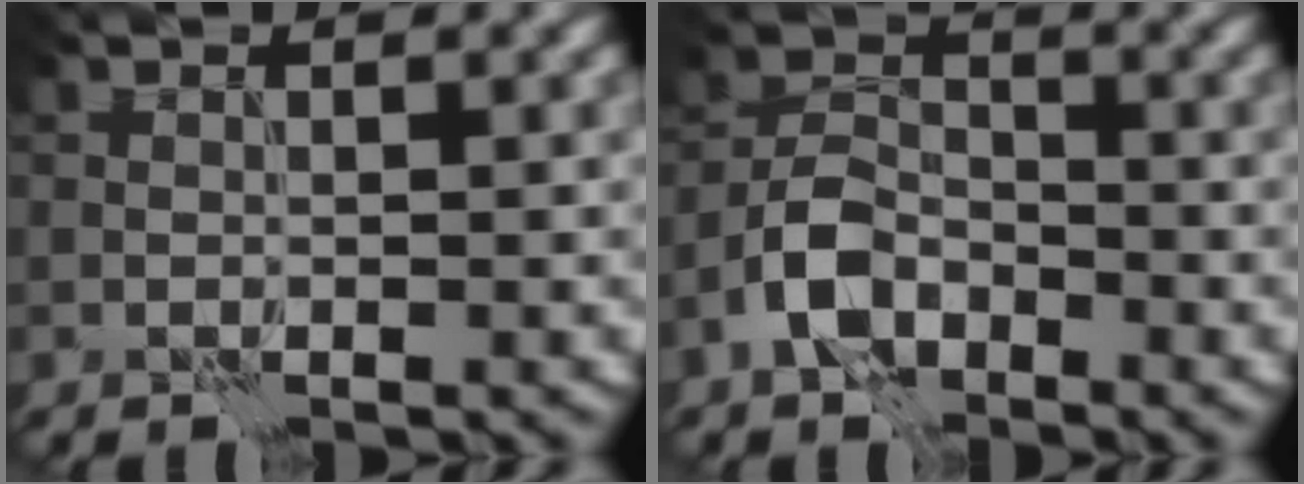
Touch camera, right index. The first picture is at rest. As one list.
[{"total": 4.8, "force": [-2.7, 2.8, 2.8], "torque": [-0.051, 0.006, -0.061]}]